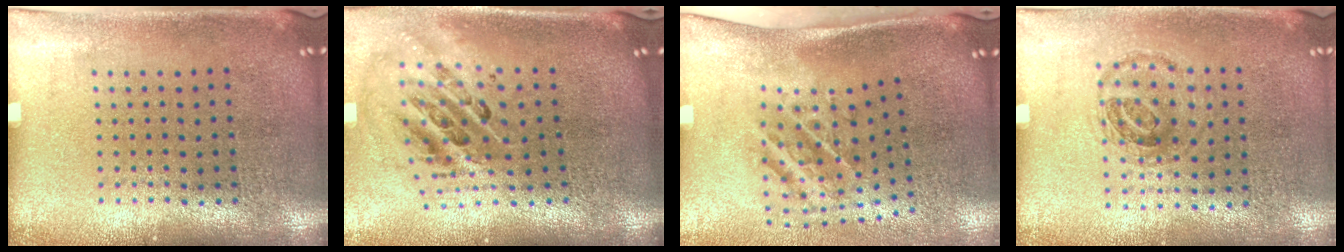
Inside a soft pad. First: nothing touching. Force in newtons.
{"total": 2.6, "press": 1.8, "slide": 1.9}
{"total": 2.0, "press": 1.2, "slide": 1.6}
{"total": 1.0, "press": 0.9, "slide": 0.3}